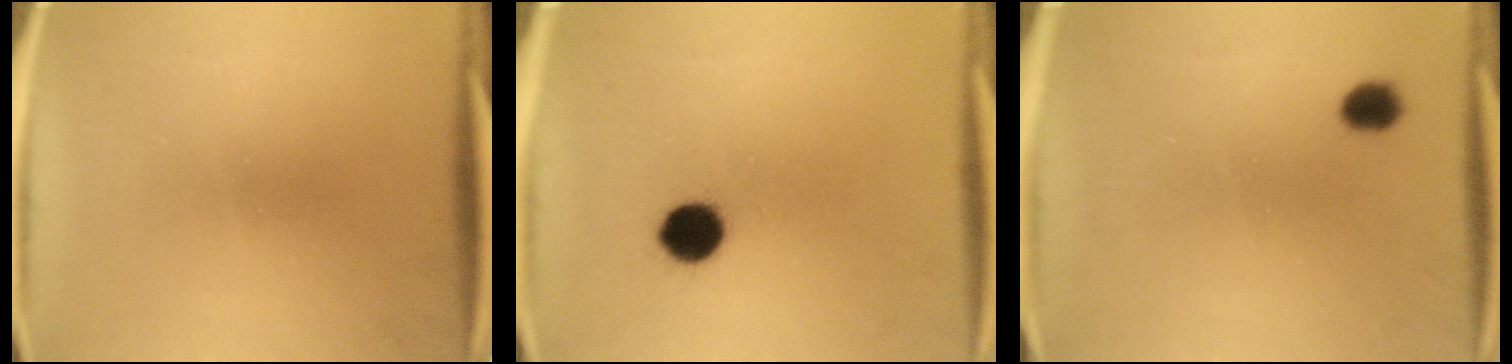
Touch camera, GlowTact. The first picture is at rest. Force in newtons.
{"total": 6.8}
{"total": 2.7}